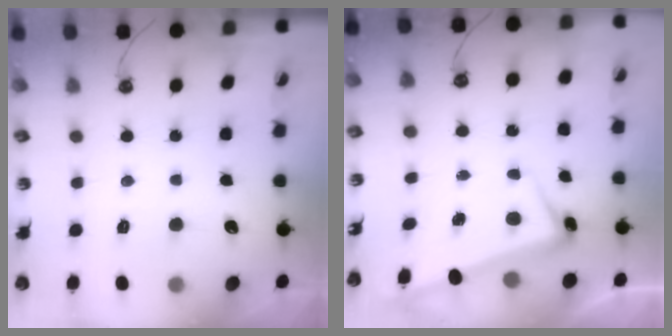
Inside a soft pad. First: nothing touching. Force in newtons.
{"total": 2.4, "press": 2.2, "slide": 0.9}